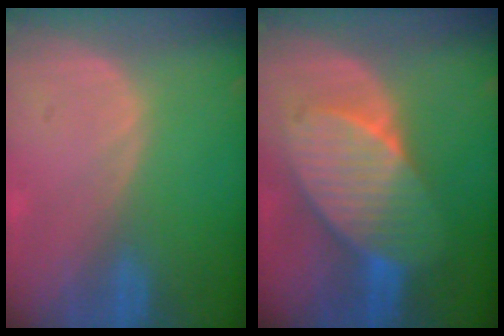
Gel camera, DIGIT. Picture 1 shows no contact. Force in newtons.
{"total": 8.8, "press": 8.8, "slide": 0.3}